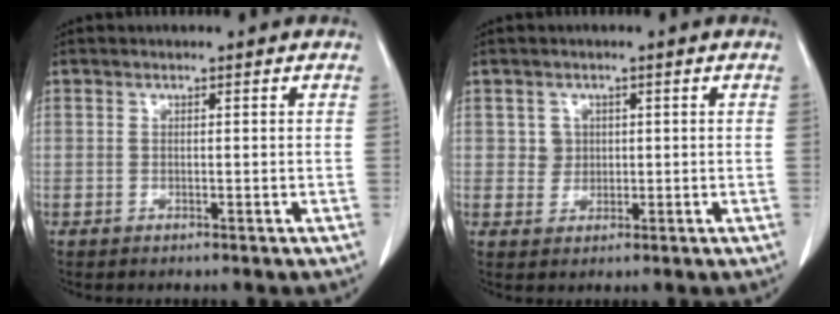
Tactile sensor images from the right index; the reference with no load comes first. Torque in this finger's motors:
{"motor_torque": [-0.10, 0.08, 0.01, 0.00]}